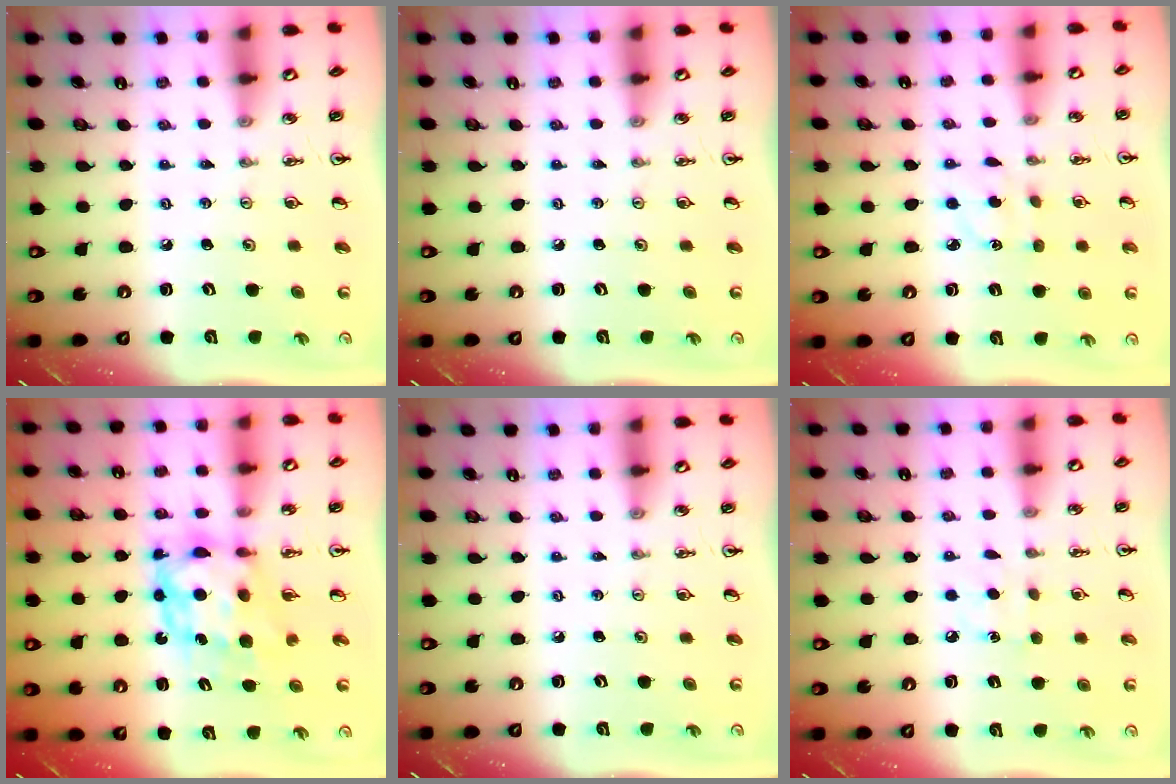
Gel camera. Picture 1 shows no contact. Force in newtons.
{"total": 0.0}
{"total": 3.1, "press": 3.0, "slide": 0.7}
{"total": 7.7, "press": 7.7, "slide": 0.6}
{"total": 0.0}
{"total": 6.3, "press": 6.2, "slide": 0.8}